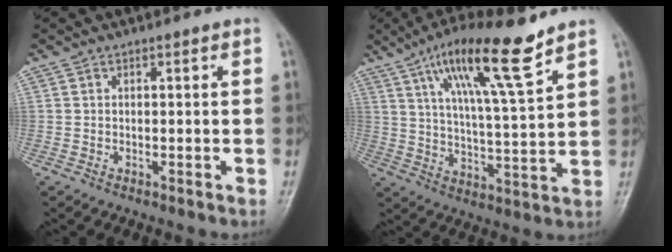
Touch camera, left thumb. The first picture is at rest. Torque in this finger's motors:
{"motor_torque": [0.60, 0.40, 1.71, -1.08, 0.40]}